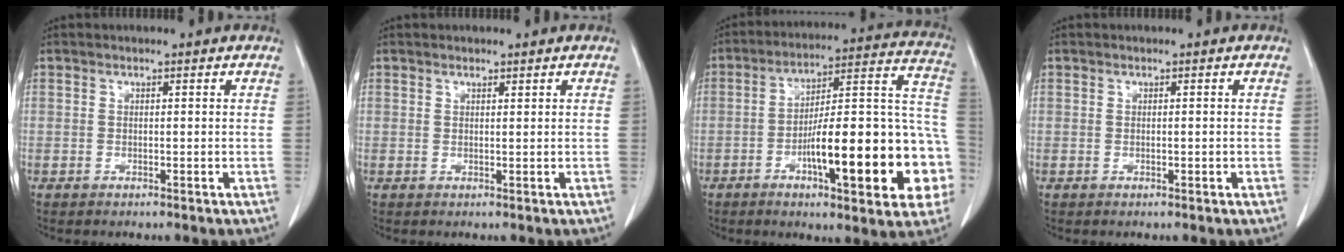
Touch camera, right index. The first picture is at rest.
{"total": 0.9, "force": [0.6, 0.4, 0.4], "torque": [-0.011, 0.001, 0.012]}
{"total": 24.2, "force": [-7.1, 4.9, 22.6], "torque": [-0.249, 0.026, -0.094]}
{"total": 1.0, "force": [-0.2, 0.4, 0.8], "torque": [-0.026, 0.003, 0.001]}